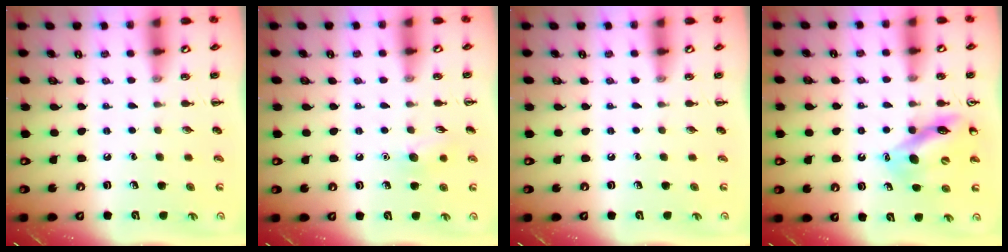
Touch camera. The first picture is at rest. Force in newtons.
{"total": 7.5, "press": 7.2, "slide": 2.1}
{"total": 0.0}
{"total": 11.0, "press": 10.4, "slide": 3.5}